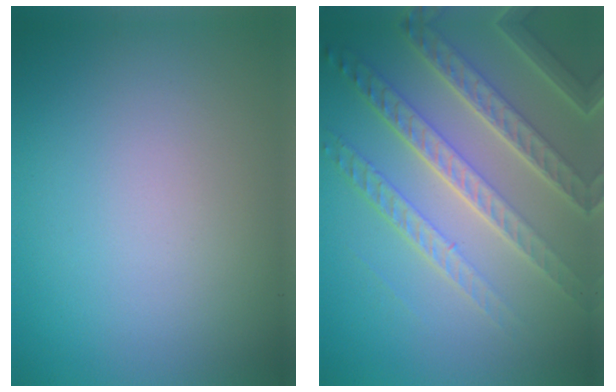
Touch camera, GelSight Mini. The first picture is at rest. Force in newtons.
{"total": 7.8, "press": 5.4, "slide": 5.6}